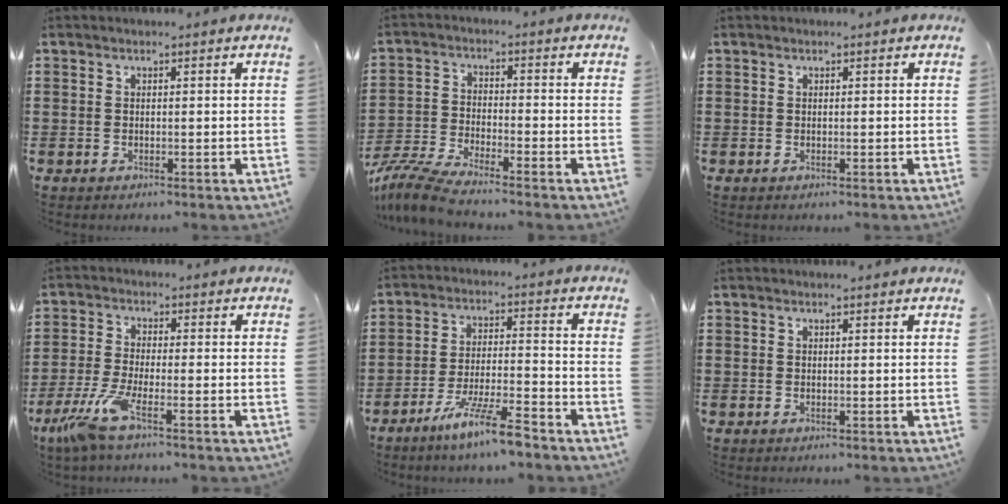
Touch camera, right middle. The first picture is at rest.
{"total": 6.2, "force": [-5.7, 0.2, 2.4], "torque": [-0.073, -0.015, -0.117]}
{"total": 0.0}
{"total": 5.5, "force": [-3.5, 0.5, 4.2], "torque": [-0.113, -0.024, -0.074]}
{"total": 8.6, "force": [-6.6, 0.2, 5.5], "torque": [-0.112, -0.007, -0.126]}
{"total": 0.0}